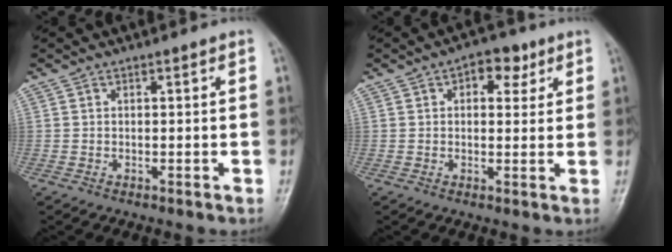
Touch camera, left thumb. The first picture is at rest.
{"total": 5.8, "force": [2.7, 3.6, 3.7], "torque": [-0.019, -0.002, 0.029]}